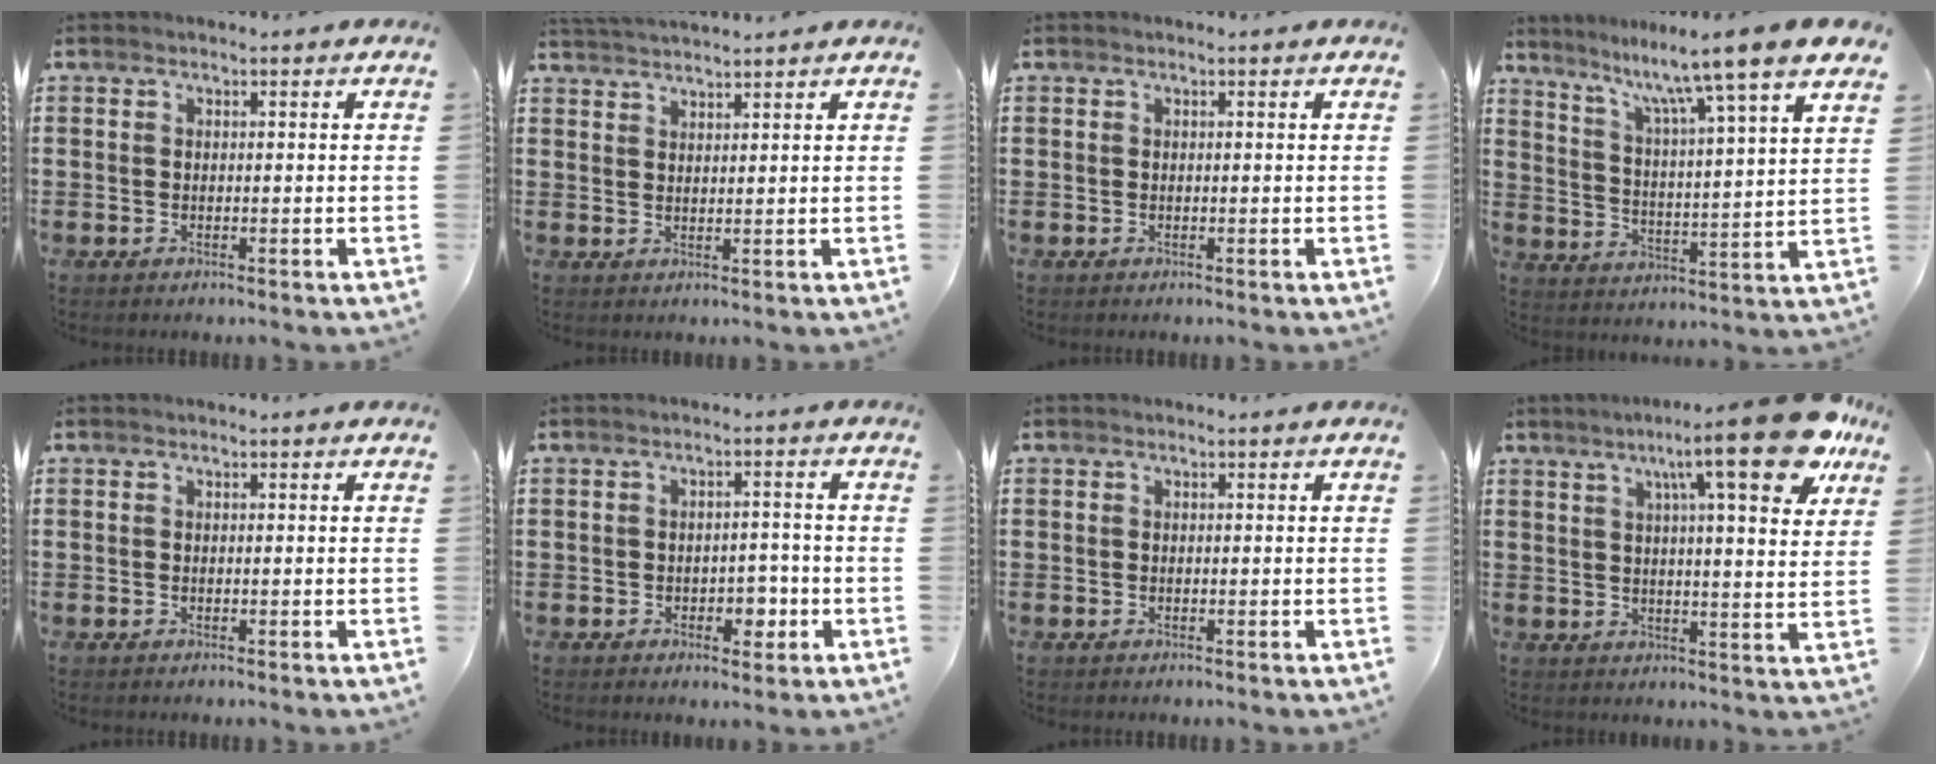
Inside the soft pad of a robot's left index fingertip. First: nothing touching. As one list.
[{"total": 2.4, "force": [2.3, -0.4, 0.1], "torque": [-0.007, -0.001, 0.046]}, {"total": 0.0}, {"total": 8.8, "force": [7.2, -1.4, 4.7], "torque": [-0.112, -0.057, 0.109]}, {"total": 0.0}, {"total": 3.6, "force": [-1.6, 2.2, 2.4], "torque": [-0.038, 0.002, -0.033]}, {"total": 0.0}, {"total": 14.7, "force": [9.1, 1.6, 11.4], "torque": [-0.178, -0.031, 0.136]}]